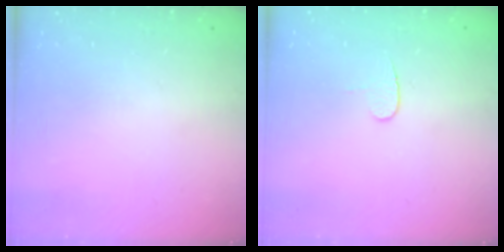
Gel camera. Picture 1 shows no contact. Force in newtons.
{"total": 3.8, "press": 3.8, "slide": 0.4}